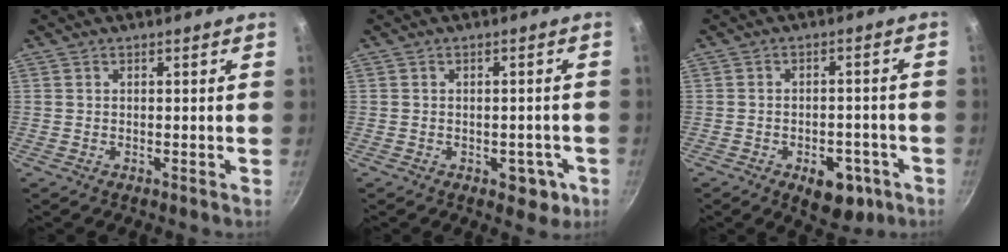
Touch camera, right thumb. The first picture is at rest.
{"total": 4.4, "force": [-2.0, 2.9, 2.7], "torque": [-0.009, 0.011, -0.022]}
{"total": 8.3, "force": [-4.1, 4.7, 5.5], "torque": [-0.055, 0.020, -0.050]}